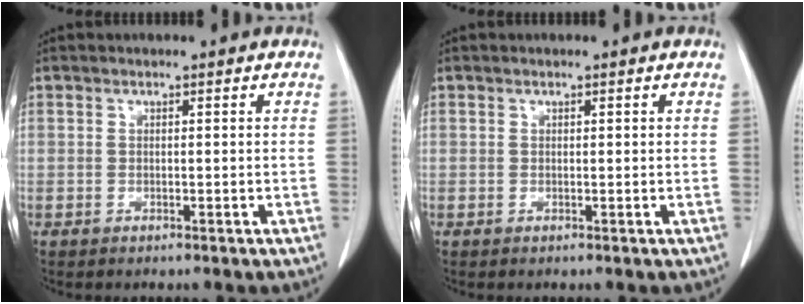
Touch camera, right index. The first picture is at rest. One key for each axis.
{"total": 0.0}